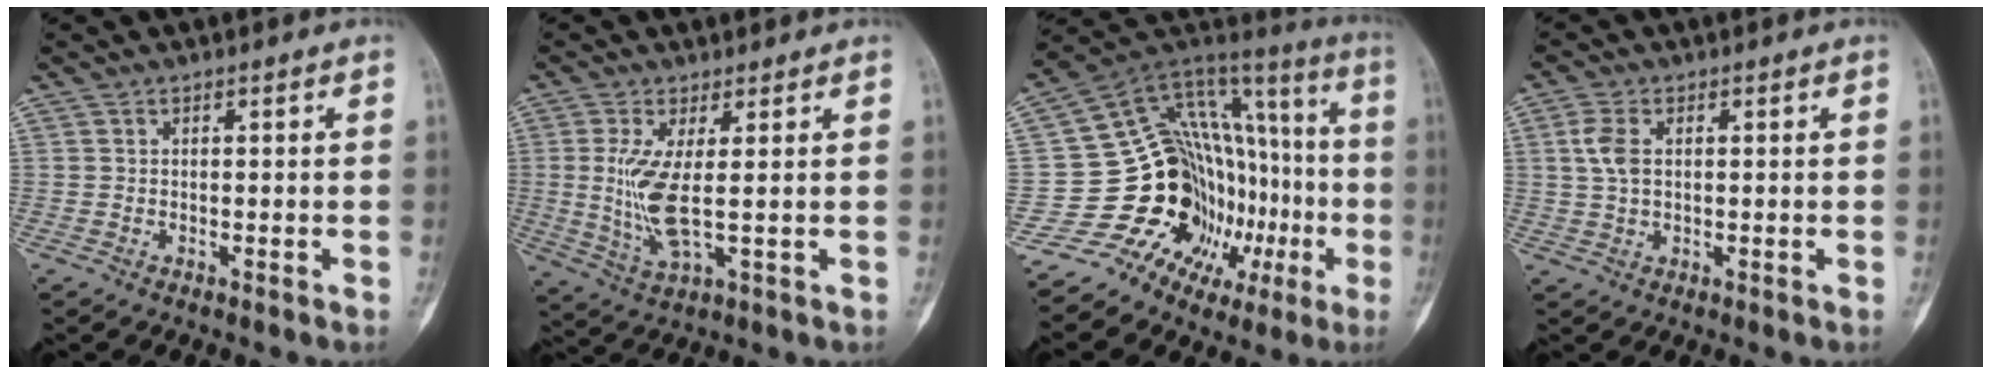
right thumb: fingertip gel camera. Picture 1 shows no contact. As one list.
[{"total": 8.3, "force": [0.7, 2.0, 8.0], "torque": [-0.186, -0.021, 0.019]}, {"total": 27.9, "force": [-8.1, 18.2, 19.6], "torque": [-0.238, 0.119, -0.115]}, {"total": 4.5, "force": [0.9, 2.6, 3.5], "torque": [-0.080, 0.005, 0.016]}]